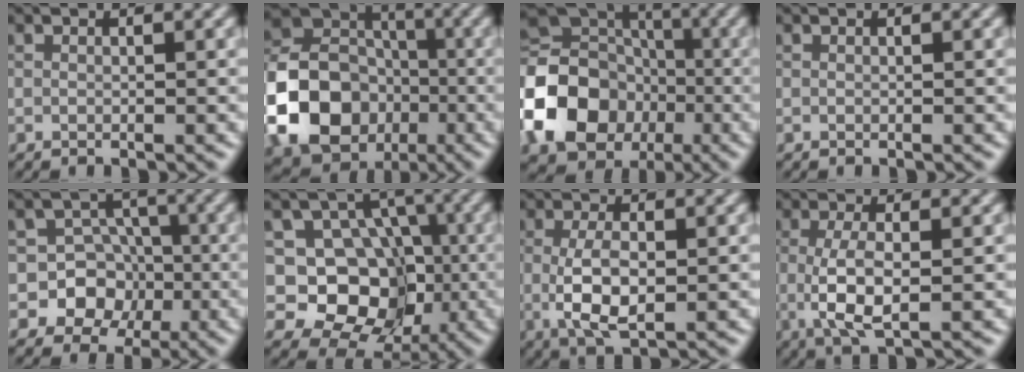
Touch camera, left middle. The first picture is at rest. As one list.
[{"total": 16.8, "force": [-5.3, 14.1, 7.5], "torque": [-0.156, -0.039, -0.117]}, {"total": 14.7, "force": [-4.2, 12.0, 7.5], "torque": [-0.174, -0.009, -0.099]}, {"total": 0.0}, {"total": 7.5, "force": [-2.4, 6.9, 1.7], "torque": [-0.004, 0.011, -0.068]}, {"total": 10.2, "force": [-1.3, 8.8, 4.9], "torque": [-0.059, -0.001, -0.054]}, {"total": 4.4, "force": [-0.2, 1.7, 4.0], "torque": [-0.088, -0.004, -0.005]}, {"total": 4.1, "force": [-0.3, 1.3, 3.9], "torque": [-0.085, -0.006, -0.006]}]